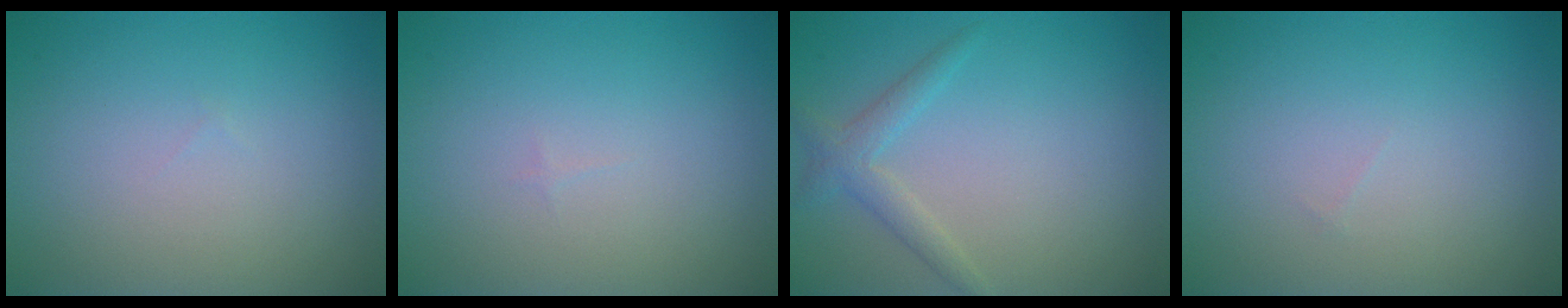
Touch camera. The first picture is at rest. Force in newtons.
{"total": 0.0}
{"total": 2.0, "press": 2.0, "slide": 0.1}
{"total": 0.0}